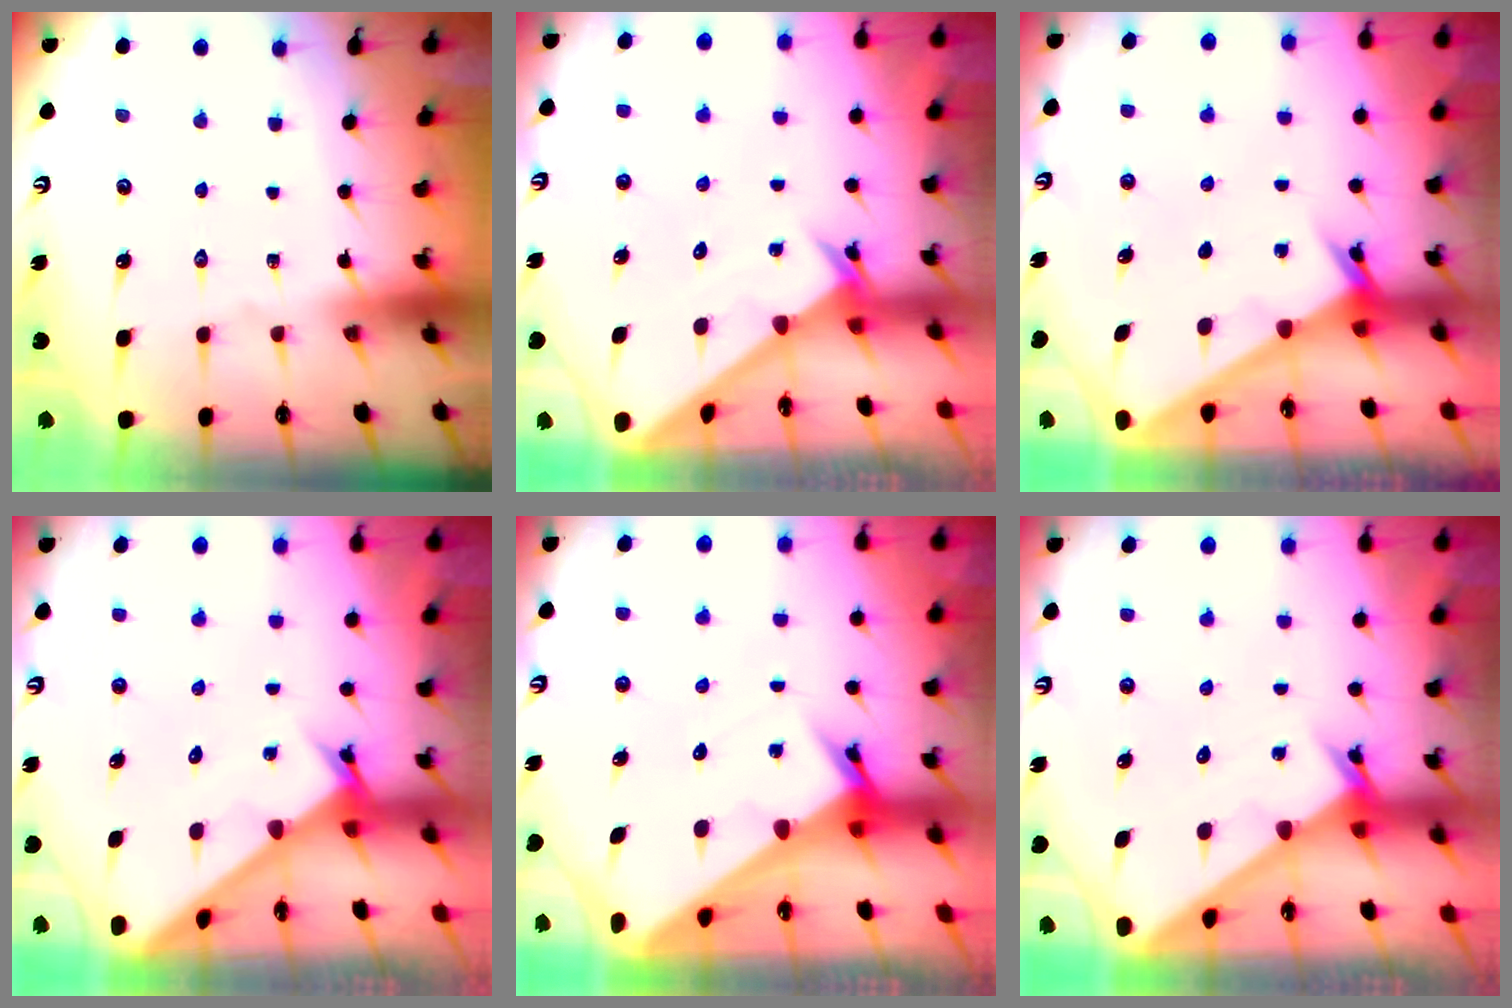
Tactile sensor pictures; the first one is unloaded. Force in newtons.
{"total": 2.2, "press": 2.2, "slide": 0.1}
{"total": 2.4, "press": 2.4, "slide": 0.2}
{"total": 2.7, "press": 2.7, "slide": 0.3}
{"total": 4.5, "press": 4.5, "slide": 0.4}
{"total": 1.3, "press": 1.3, "slide": 0.1}